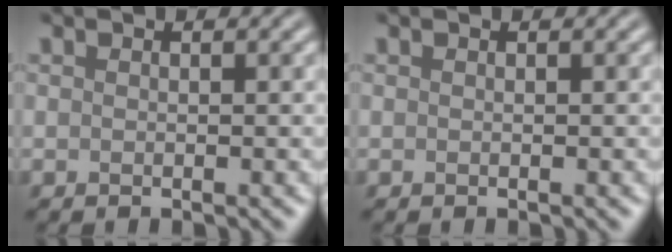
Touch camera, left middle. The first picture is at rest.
{"total": 0.0}